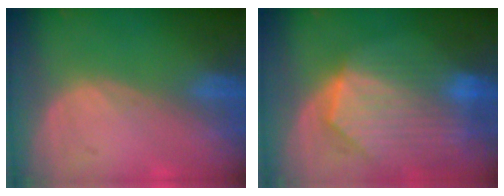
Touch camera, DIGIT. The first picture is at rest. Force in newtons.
{"total": 10.2, "press": 9.0, "slide": 4.8}